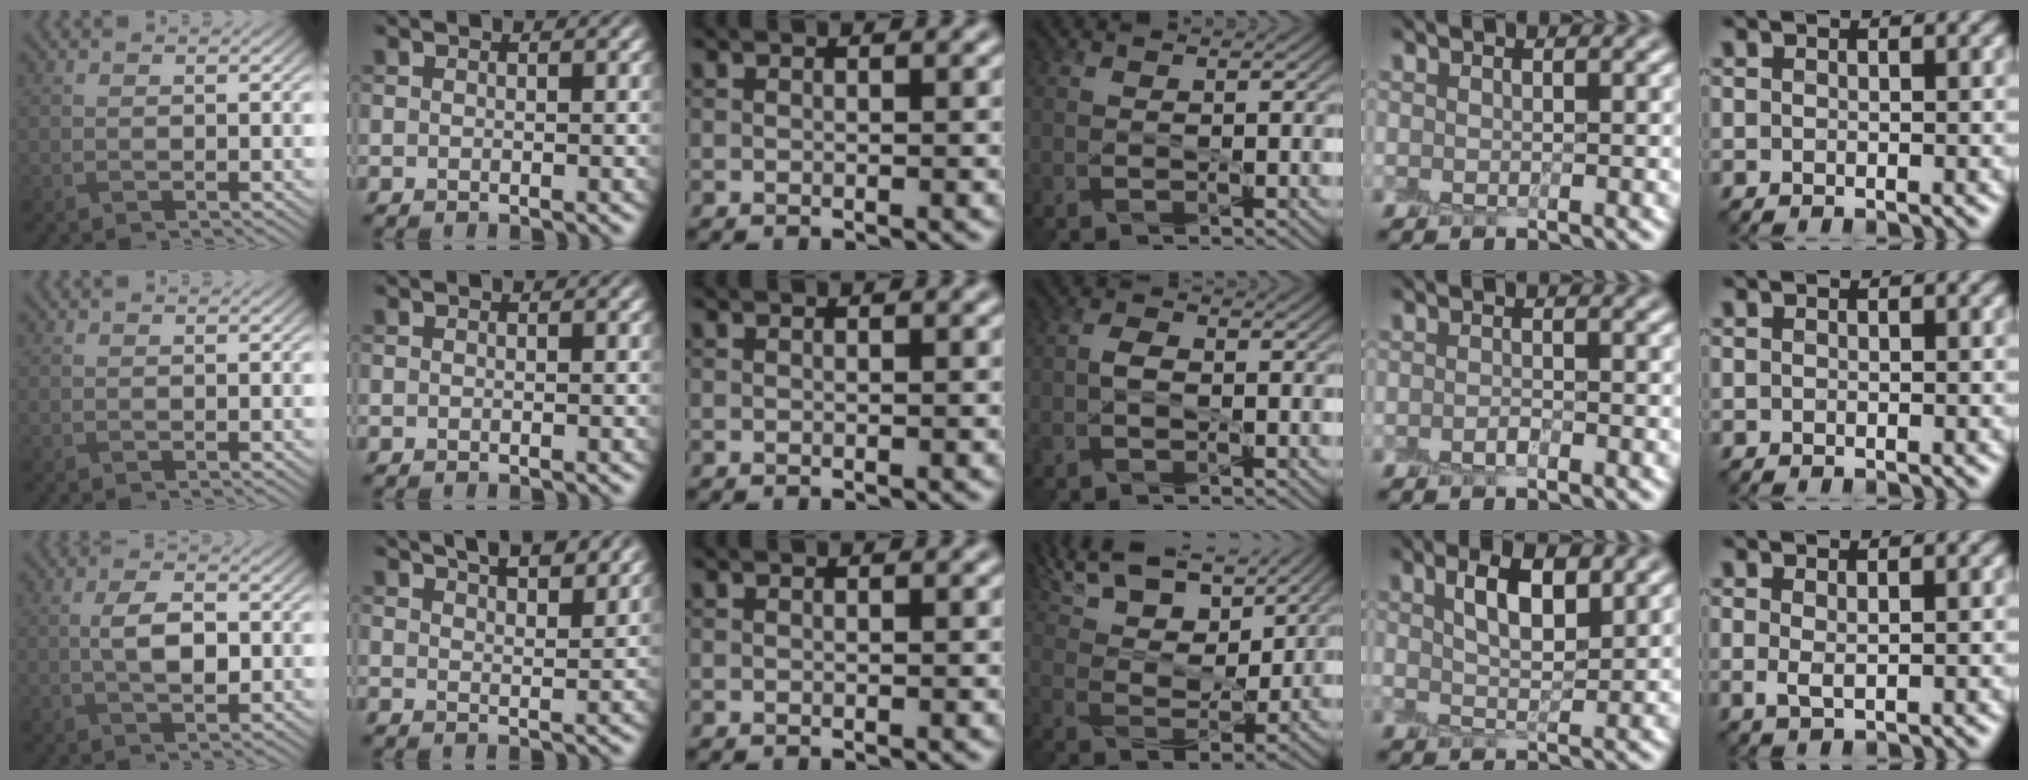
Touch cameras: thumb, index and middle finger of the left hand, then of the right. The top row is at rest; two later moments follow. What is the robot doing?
{"motion": "peel", "object": "shipping label"}